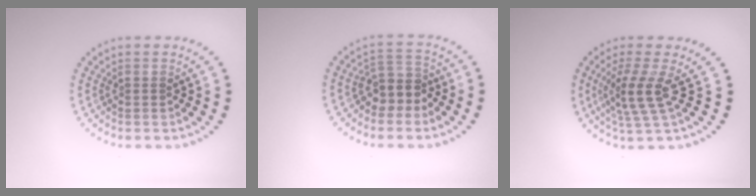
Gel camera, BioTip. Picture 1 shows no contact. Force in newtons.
{"total": 3.0, "press": 2.5, "slide": 1.7}
{"total": 3.3, "press": 2.8, "slide": 1.7}